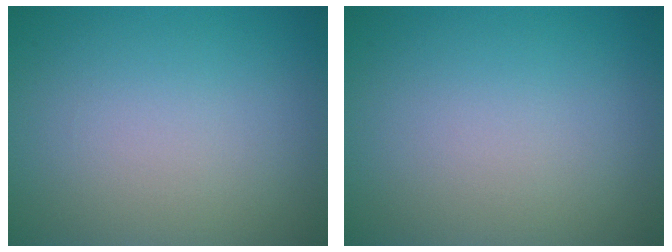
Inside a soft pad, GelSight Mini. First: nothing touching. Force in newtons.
{"total": 0.0}